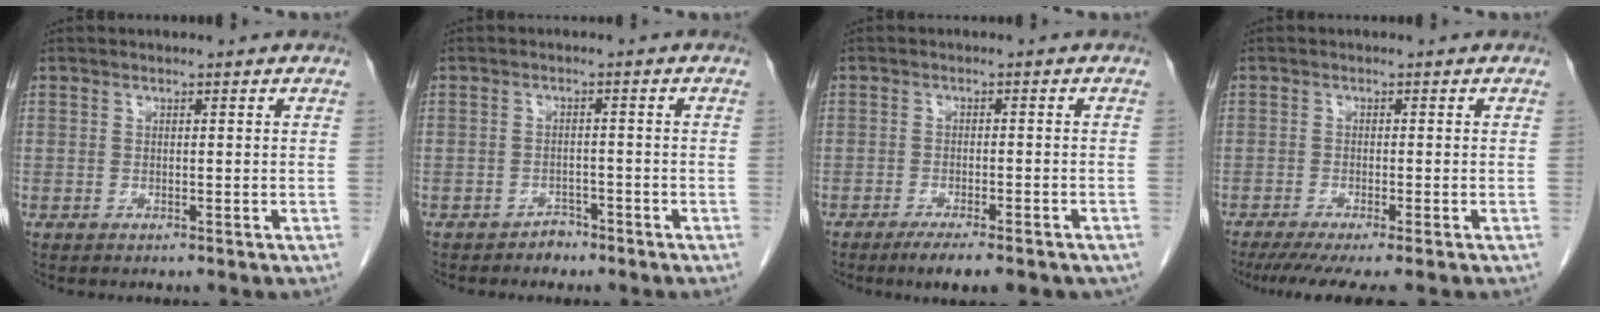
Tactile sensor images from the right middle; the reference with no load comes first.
{"total": 2.0, "force": [-1.6, 1.1, 0.2], "torque": [-0.005, 0.005, -0.026]}
{"total": 8.4, "force": [-6.4, 1.9, 5.1], "torque": [-0.057, -0.009, -0.084]}
{"total": 7.9, "force": [-6.5, 0.0, 4.6], "torque": [-0.056, -0.019, -0.100]}